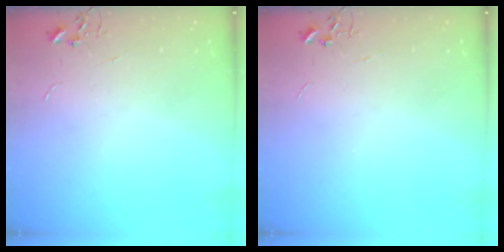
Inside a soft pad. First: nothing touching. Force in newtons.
{"total": 0.0}